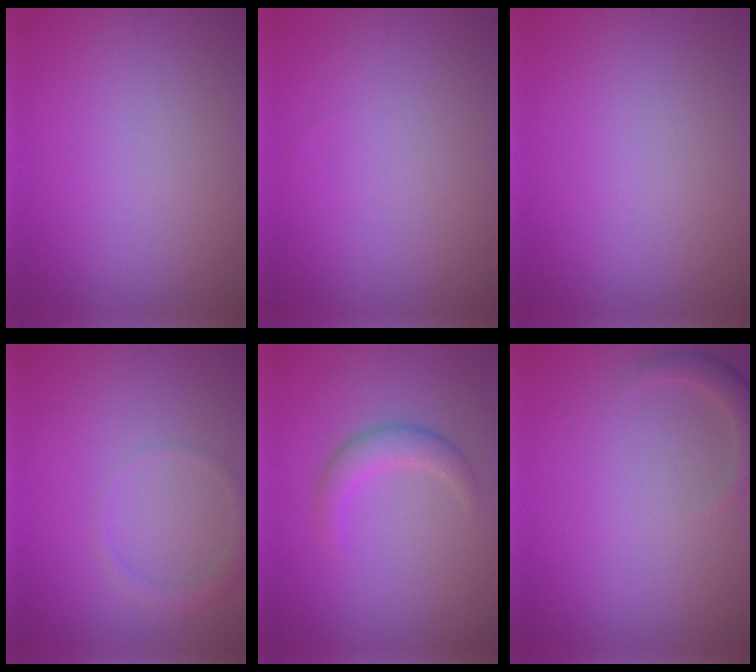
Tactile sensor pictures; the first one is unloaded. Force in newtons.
{"total": 0.0}
{"total": 0.0}
{"total": 1.4, "press": 1.4, "slide": 0.0}
{"total": 2.7, "press": 2.7, "slide": 0.1}
{"total": 1.8, "press": 1.8, "slide": 0.3}